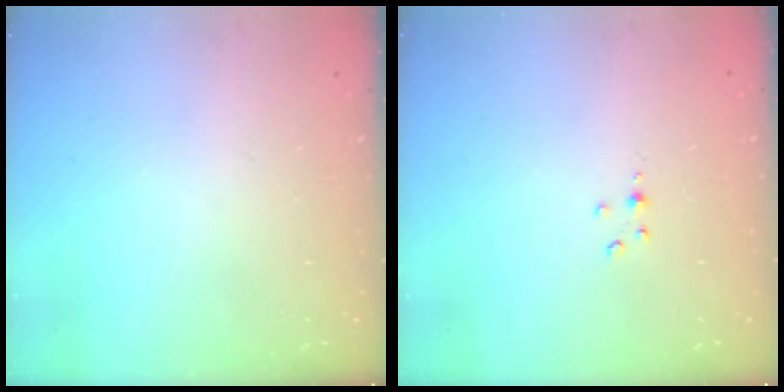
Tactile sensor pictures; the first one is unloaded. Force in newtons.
{"total": 2.5, "press": 2.5, "slide": 0.3}